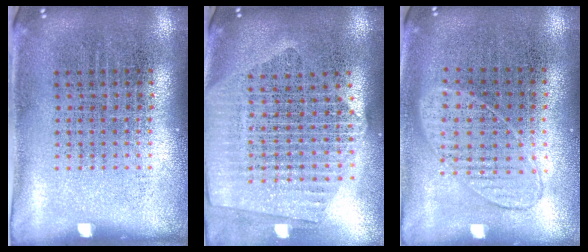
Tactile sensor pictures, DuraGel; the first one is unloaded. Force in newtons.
{"total": 2.4, "press": 2.1, "slide": 1.1}
{"total": 1.0, "press": 0.9, "slide": 0.4}